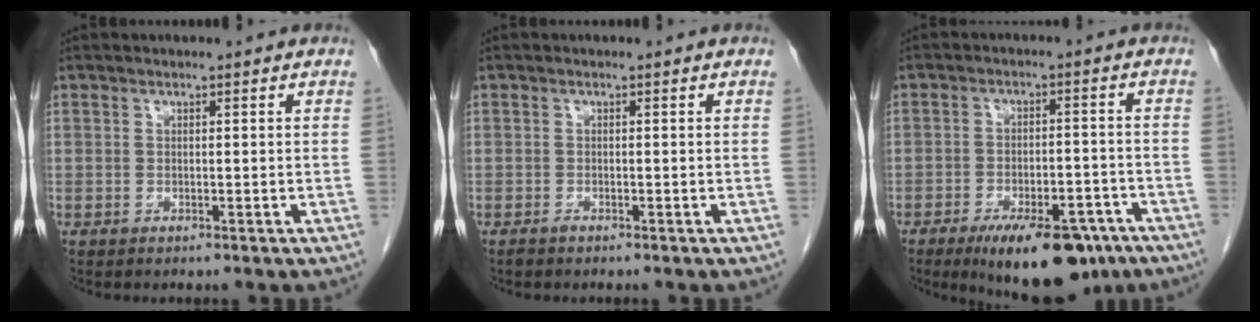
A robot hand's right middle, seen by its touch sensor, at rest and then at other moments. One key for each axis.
{"total": 0.5, "fx": -0.5, "fy": 0.1, "fz": 0.2, "tx": -0.008, "ty": -0.001, "tz": -0.008}
{"total": 13.9, "fx": -9.5, "fy": 5.1, "fz": 8.7, "tx": -0.107, "ty": 0.001, "tz": -0.138}